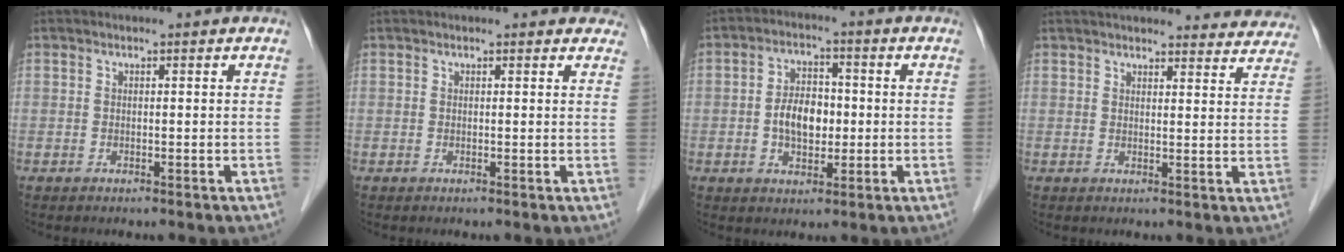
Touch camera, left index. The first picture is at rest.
{"total": 4.7, "force": [4.3, 1.5, 1.2], "torque": [0.002, 0.013, 0.033]}
{"total": 6.2, "force": [-0.8, 3.8, 4.9], "torque": [-0.098, 0.005, -0.013]}
{"total": 22.0, "force": [20.6, 4.9, 6.2], "torque": [-0.078, -0.007, 0.240]}